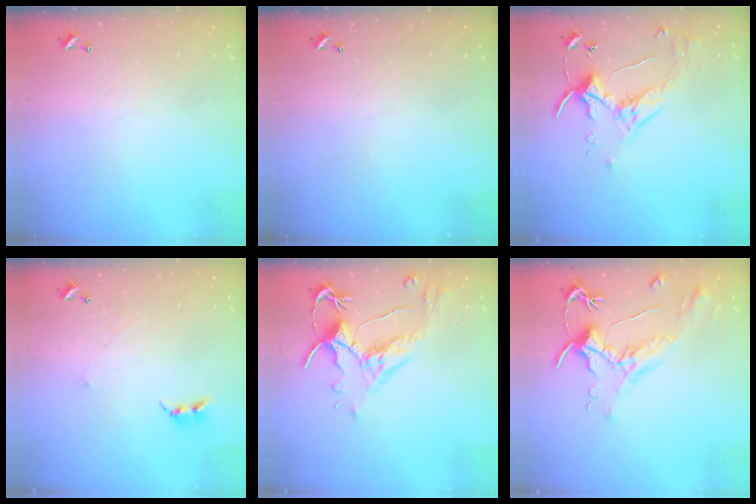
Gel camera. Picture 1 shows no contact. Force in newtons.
{"total": 0.0}
{"total": 3.9, "press": 3.8, "slide": 0.5}
{"total": 2.7, "press": 2.7, "slide": 0.3}
{"total": 2.5, "press": 2.1, "slide": 1.4}
{"total": 1.6, "press": 1.5, "slide": 0.7}